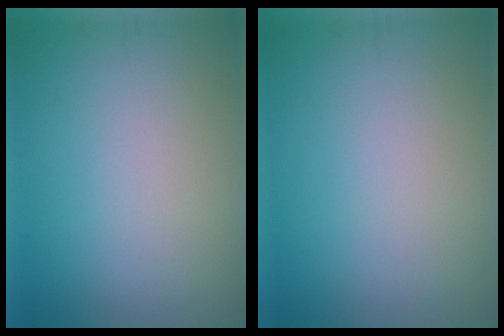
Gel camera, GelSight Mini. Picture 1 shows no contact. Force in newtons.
{"total": 0.0}